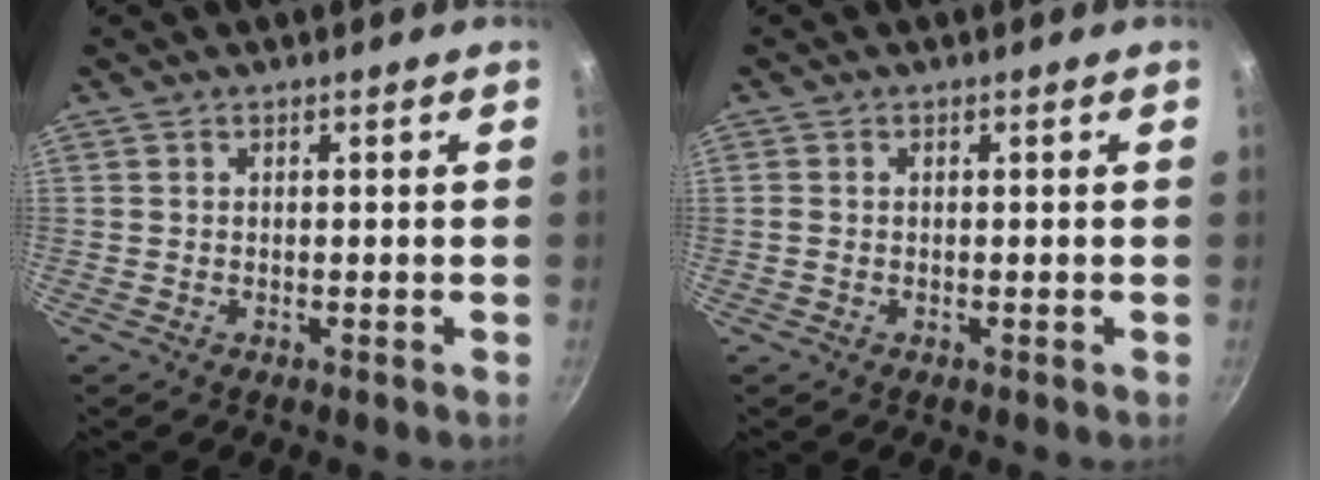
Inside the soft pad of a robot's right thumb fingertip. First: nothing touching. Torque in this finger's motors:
{"motor_torque": [-0.15, -0.13, -0.49, 0.24, 0.07]}